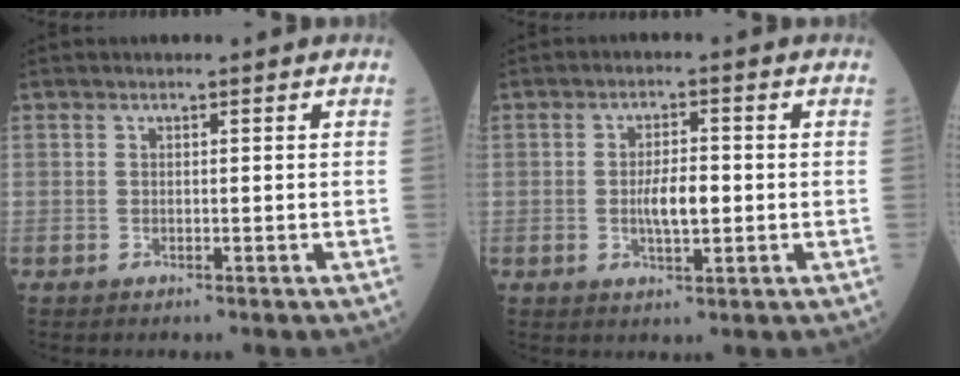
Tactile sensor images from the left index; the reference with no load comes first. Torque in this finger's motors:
{"motor_torque": [1.17, 0.00, 0.17, 0.05]}